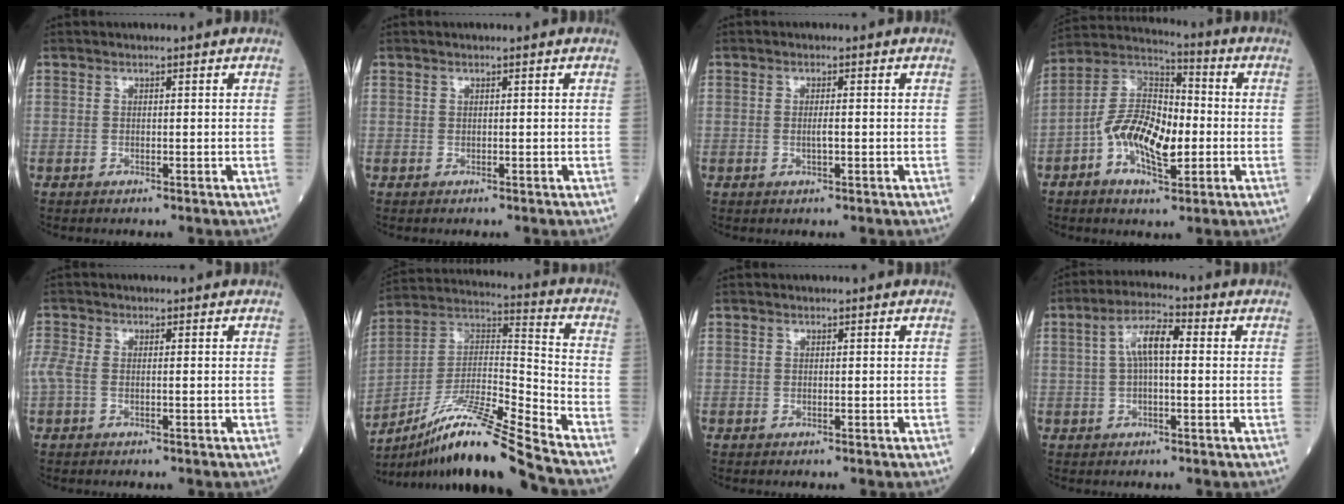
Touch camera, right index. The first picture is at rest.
{"total": 0.0}
{"total": 1.4, "force": [-0.2, 0.2, 1.4], "torque": [-0.033, -0.001, -0.003]}
{"total": 13.0, "force": [-3.0, 5.5, 11.4], "torque": [-0.230, 0.019, -0.059]}
{"total": 3.4, "force": [-0.9, 1.6, 2.8], "torque": [-0.095, 0.011, -0.017]}
{"total": 17.5, "force": [-14.1, -1.3, 10.3], "torque": [-0.203, 0.005, -0.255]}
{"total": 0.0}
{"total": 6.1, "force": [0.8, 1.6, 5.8], "torque": [-0.117, 0.021, 0.013]}